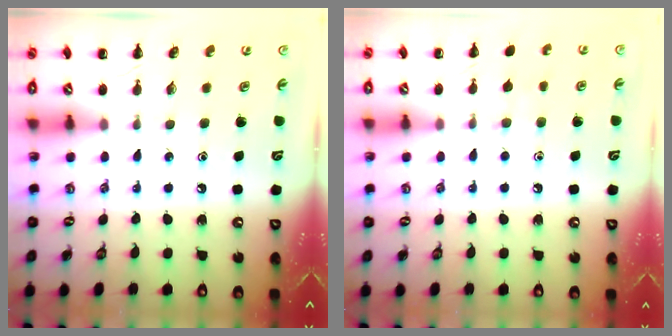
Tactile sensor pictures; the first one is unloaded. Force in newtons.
{"total": 5.8, "press": 5.4, "slide": 2.2}